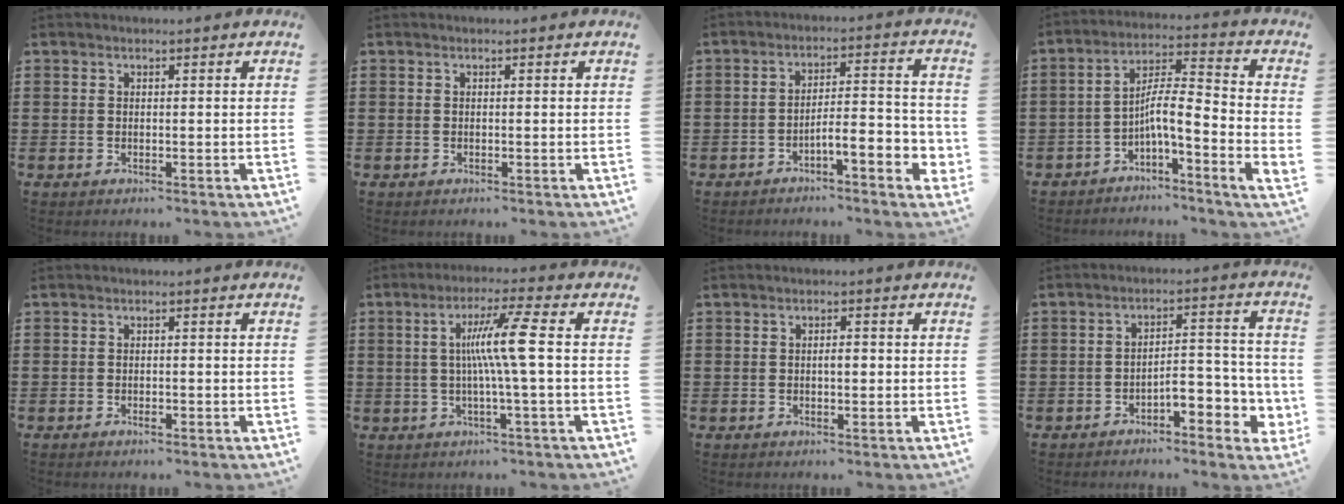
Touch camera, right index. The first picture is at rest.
{"total": 0.0}
{"total": 5.7, "force": [-3.4, 1.2, 4.4], "torque": [-0.072, -0.005, -0.062]}
{"total": 5.9, "force": [-2.8, -0.1, 5.2], "torque": [-0.098, -0.017, -0.061]}
{"total": 0.9, "force": [-0.6, 0.3, 0.5], "torque": [-0.012, -0.004, -0.011]}
{"total": 8.2, "force": [0.5, -0.5, 8.1], "torque": [-0.154, 0.003, -0.003]}
{"total": 1.6, "force": [-0.1, 0.6, 1.5], "torque": [-0.028, 0.003, -0.003]}
{"total": 4.9, "force": [-2.5, 2.2, 3.6], "torque": [-0.056, 0.001, -0.052]}